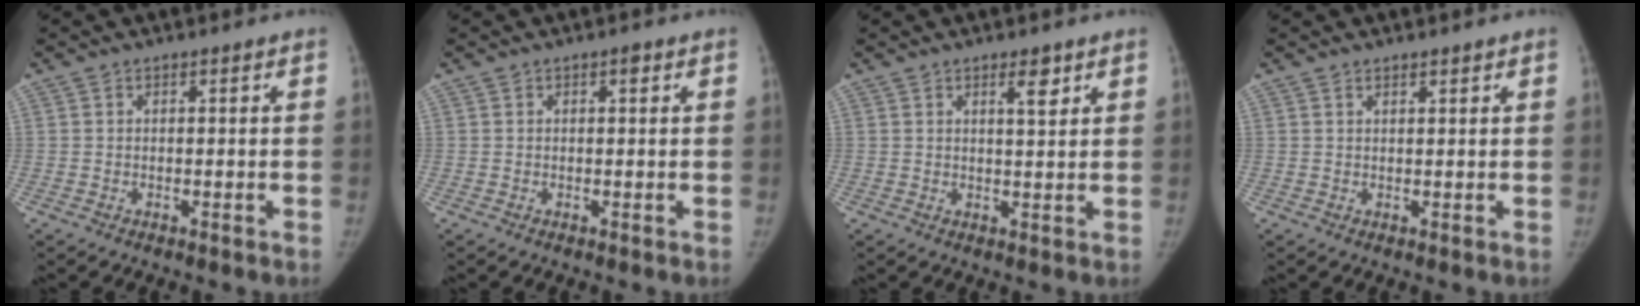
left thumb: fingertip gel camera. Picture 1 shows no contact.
{"total": 0.9, "force": [0.4, 0.4, 0.7], "torque": [-0.007, 0.001, 0.005]}
{"total": 3.3, "force": [2.0, 0.9, 2.4], "torque": [-0.028, -0.013, 0.032]}
{"total": 1.0, "force": [0.9, 0.3, 0.4], "torque": [0.001, -0.008, 0.013]}